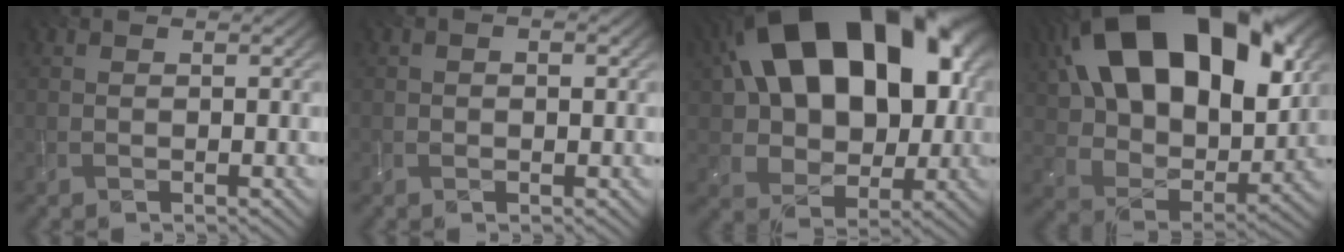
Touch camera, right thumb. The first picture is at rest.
{"total": 1.6, "force": [0.1, 1.0, 1.3], "torque": [-0.015, -0.001, 0.003]}
{"total": 21.4, "force": [6.6, 14.0, 14.7], "torque": [-0.259, 0.041, 0.121]}
{"total": 21.6, "force": [8.6, 12.9, 15.0], "torque": [-0.310, 0.042, 0.146]}